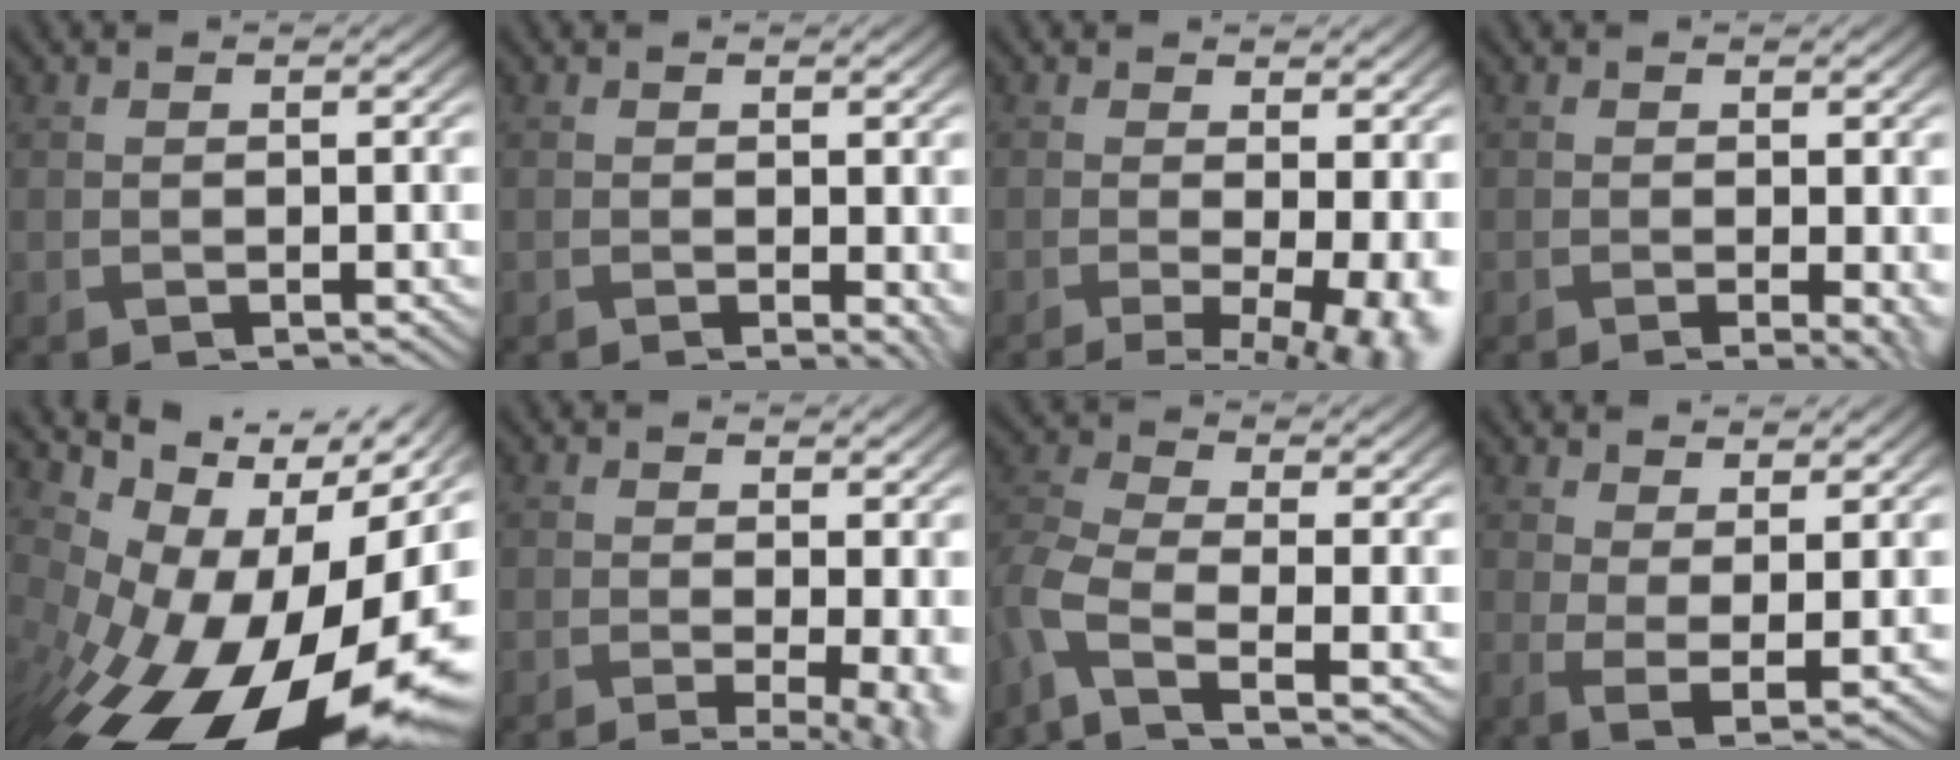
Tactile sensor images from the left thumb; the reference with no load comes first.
{"total": 1.1, "force": [-0.2, 0.3, 1.1], "torque": [-0.017, 0.000, 0.001]}
{"total": 8.4, "force": [-2.6, 2.8, 7.5], "torque": [-0.101, -0.014, -0.021]}
{"total": 2.3, "force": [-0.8, 0.5, 2.1], "torque": [-0.030, 0.000, -0.008]}
{"total": 17.3, "force": [-2.1, 9.4, 14.4], "torque": [-0.220, -0.026, -0.023]}
{"total": 5.7, "force": [-1.9, 1.8, 5.1], "torque": [-0.061, -0.011, -0.014]}
{"total": 5.8, "force": [-3.2, 1.9, 4.4], "torque": [-0.113, -0.007, -0.078]}
{"total": 3.6, "force": [2.6, 0.6, 2.5], "torque": [-0.056, -0.009, 0.046]}